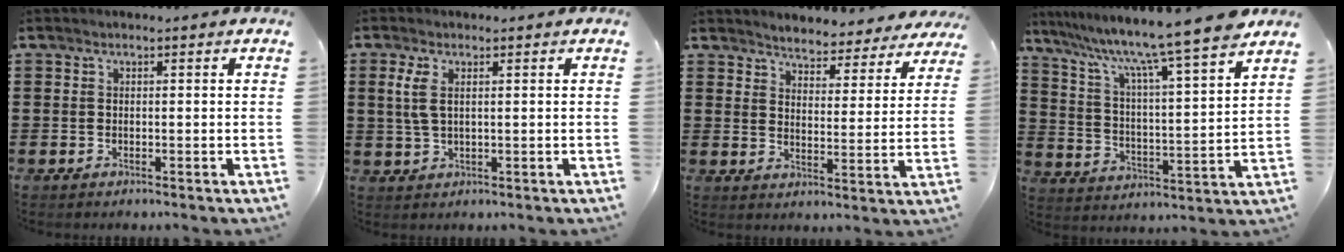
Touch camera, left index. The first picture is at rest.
{"total": 3.2, "force": [0.9, 1.3, 2.8], "torque": [-0.066, 0.004, 0.012]}
{"total": 4.0, "force": [3.9, 0.1, -0.1], "torque": [-0.021, -0.029, 0.067]}
{"total": 10.1, "force": [8.5, -1.1, 5.3], "torque": [-0.128, -0.069, 0.132]}